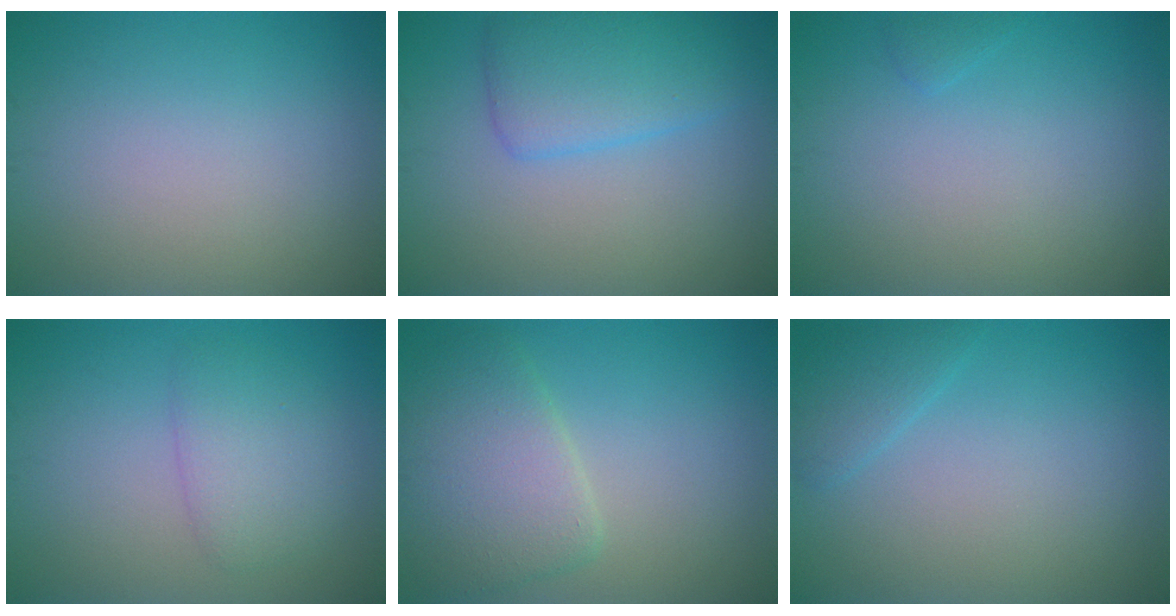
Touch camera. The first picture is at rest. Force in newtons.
{"total": 4.5, "press": 4.5, "slide": 0.1}
{"total": 0.6, "press": 0.6, "slide": 0.1}
{"total": 2.9, "press": 2.9, "slide": 0.2}
{"total": 5.1, "press": 5.0, "slide": 0.5}
{"total": 1.7, "press": 1.7, "slide": 0.1}